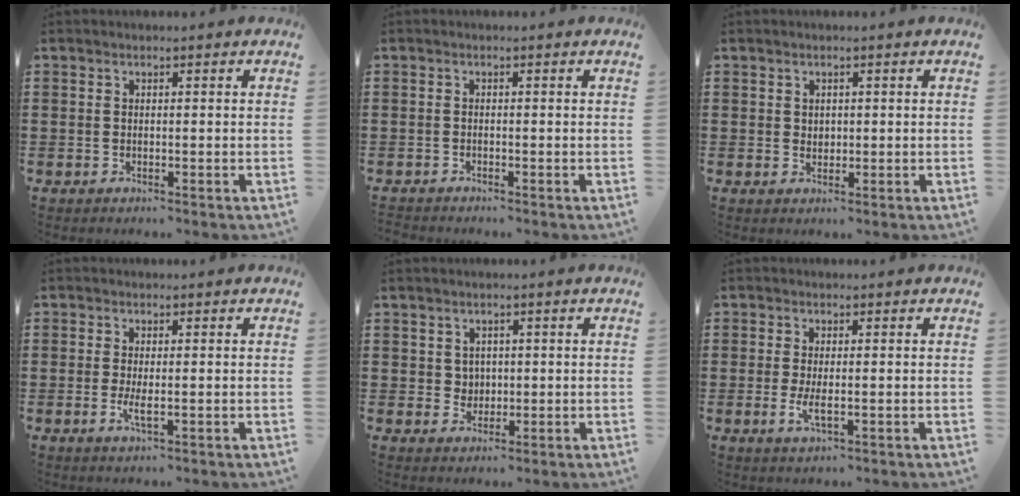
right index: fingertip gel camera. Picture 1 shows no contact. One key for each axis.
{"total": 0.8, "fx": -0.8, "fy": 0.0, "fz": -0.1, "tx": 0.000, "ty": 0.001, "tz": -0.016}
{"total": 1.2, "fx": 0.6, "fy": 1.0, "fz": 0.4, "tx": -0.009, "ty": 0.005, "tz": 0.011}
{"total": 2.5, "fx": -0.5, "fy": 0.4, "fz": 2.4, "tx": -0.050, "ty": -0.008, "tz": -0.010}
{"total": 2.0, "fx": 0.7, "fy": 1.9, "fz": 0.5, "tx": -0.018, "ty": 0.009, "tz": 0.012}
{"total": 2.9, "fx": -0.4, "fy": 0.8, "fz": 2.8, "tx": -0.056, "ty": -0.006, "tz": -0.009}